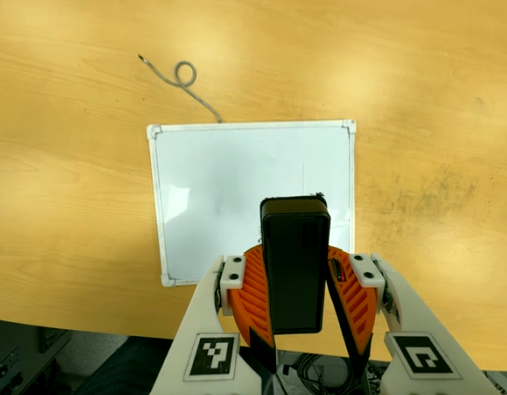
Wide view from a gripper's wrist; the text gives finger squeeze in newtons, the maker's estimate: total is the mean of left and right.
{"total": 8.5, "left": 9.0, "right": 7.9}